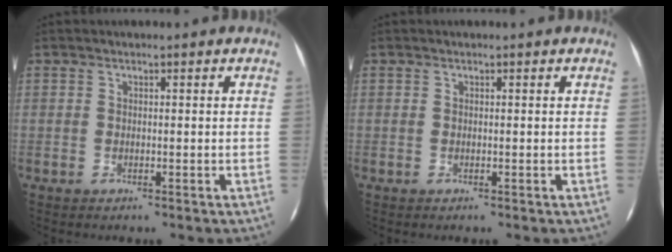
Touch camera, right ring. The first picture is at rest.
{"total": 0.0}